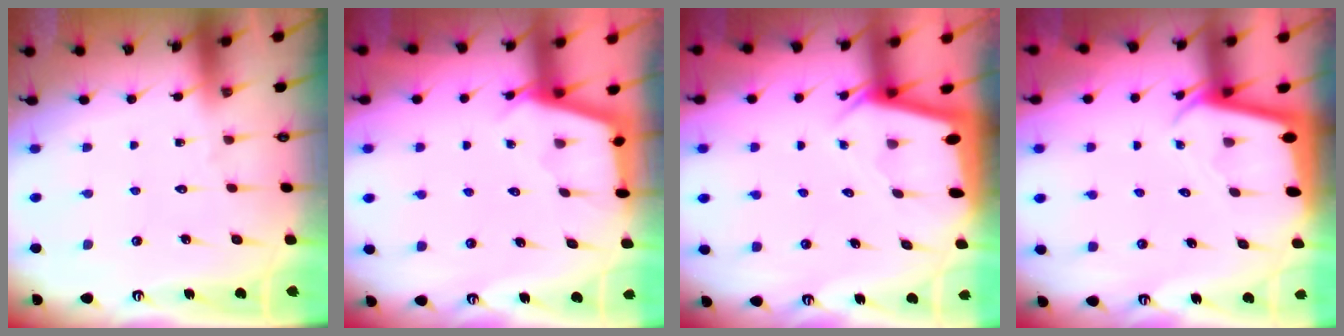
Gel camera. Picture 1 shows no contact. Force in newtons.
{"total": 2.9, "press": 2.9, "slide": 0.4}
{"total": 2.4, "press": 2.4, "slide": 0.2}
{"total": 2.1, "press": 2.1, "slide": 0.2}